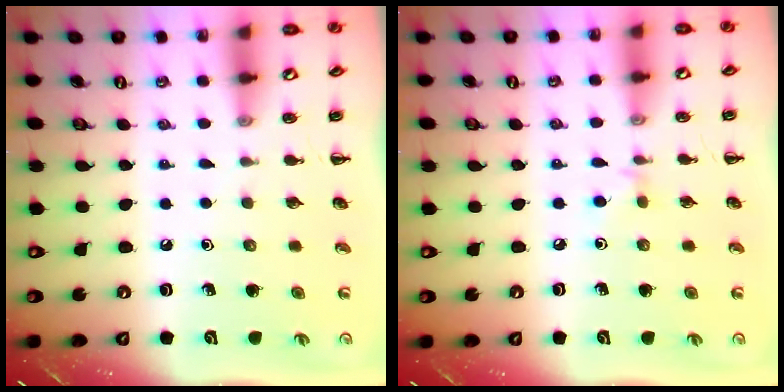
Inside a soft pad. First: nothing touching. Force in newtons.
{"total": 2.8, "press": 2.6, "slide": 1.1}